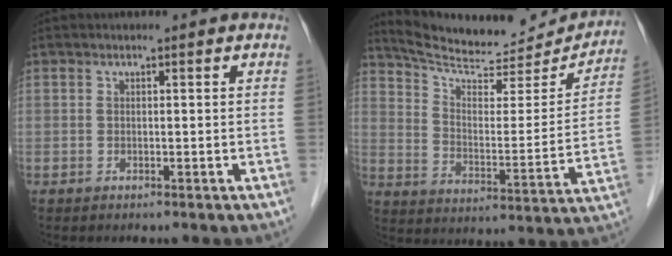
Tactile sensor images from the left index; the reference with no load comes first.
{"total": 20.4, "force": [19.5, 3.7, 4.9], "torque": [-0.072, -0.031, 0.275]}